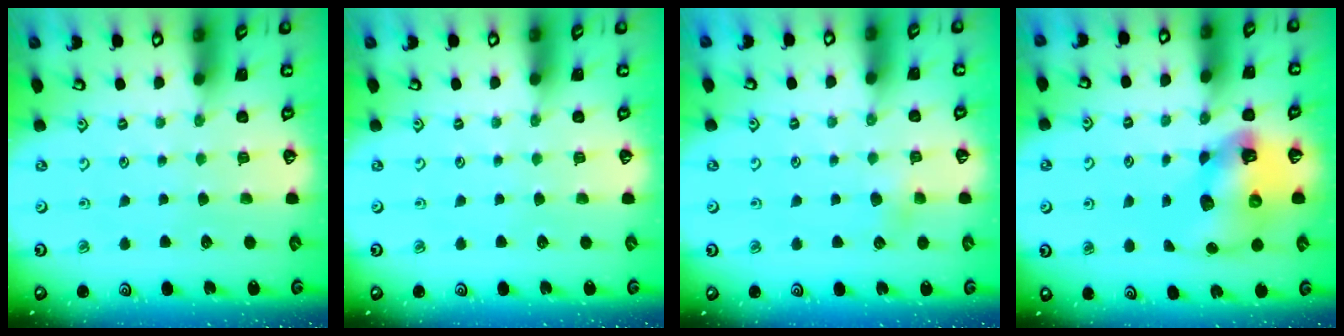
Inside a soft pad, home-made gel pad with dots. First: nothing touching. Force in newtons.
{"total": 0.0}
{"total": 3.7, "press": 3.7, "slide": 0.6}
{"total": 11.8, "press": 11.7, "slide": 1.8}